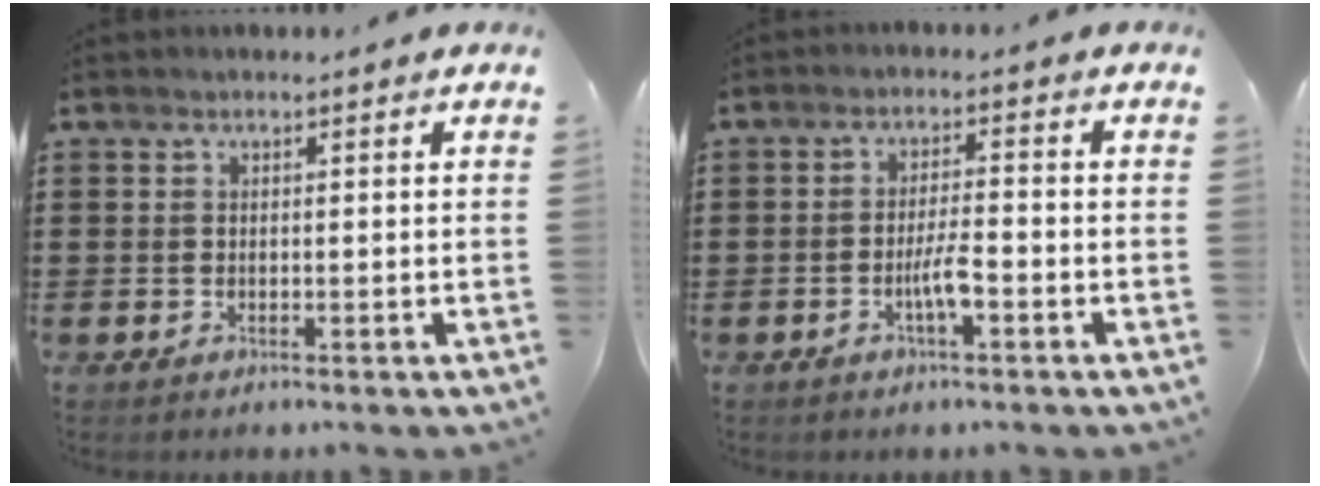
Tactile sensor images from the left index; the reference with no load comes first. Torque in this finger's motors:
{"motor_torque": [0.19, 0.15, 0.36, 0.05]}